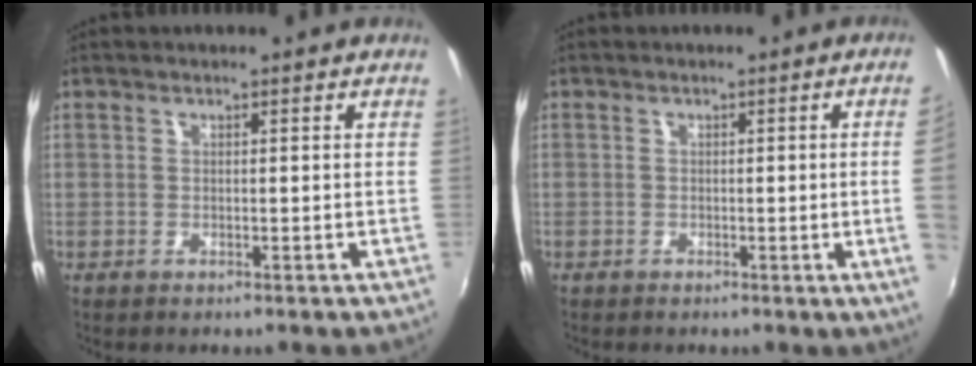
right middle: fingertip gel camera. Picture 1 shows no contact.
{"total": 3.6, "force": [0.0, -1.8, 3.1], "torque": [-0.052, -0.010, 0.005]}